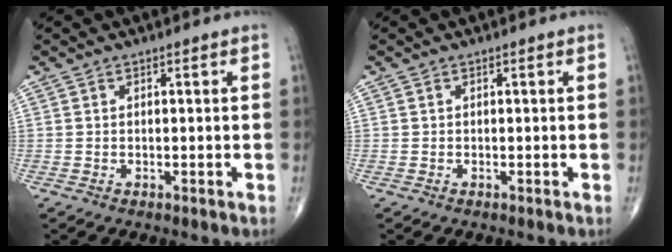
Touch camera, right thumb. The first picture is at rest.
{"total": 0.0}